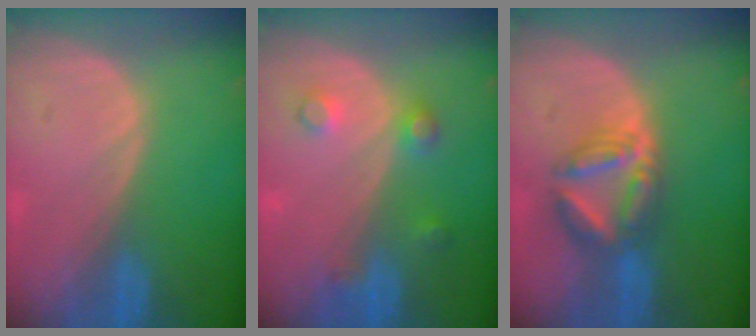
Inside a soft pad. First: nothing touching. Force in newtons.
{"total": 3.6, "press": 3.6, "slide": 0.2}
{"total": 6.5, "press": 6.5, "slide": 0.4}